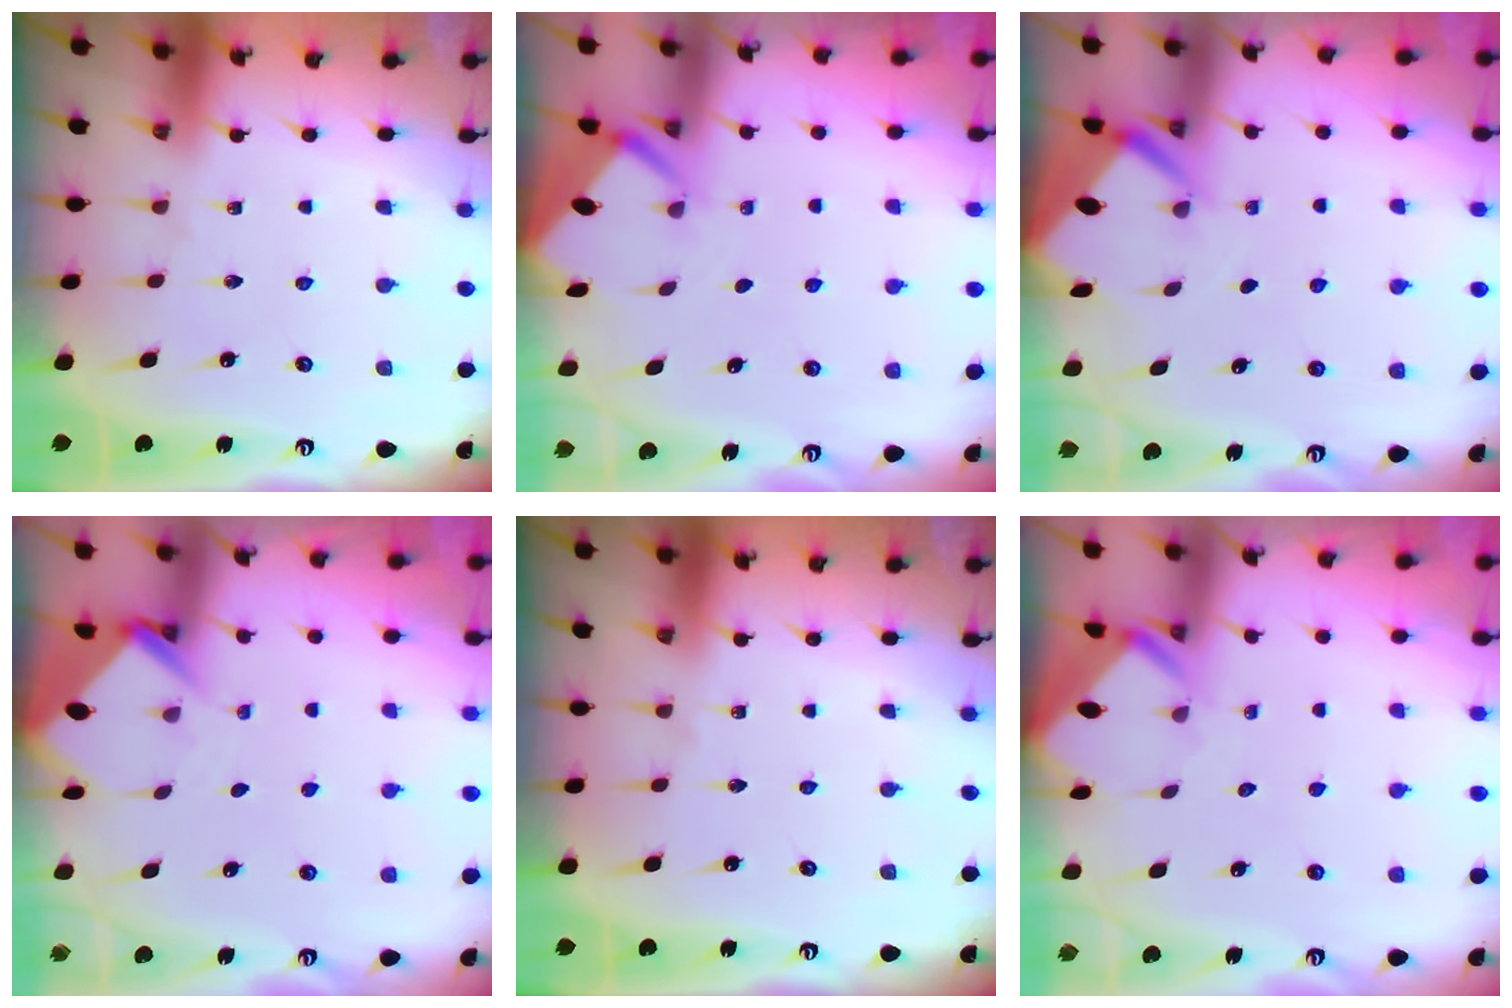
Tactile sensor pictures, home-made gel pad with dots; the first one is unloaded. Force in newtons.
{"total": 2.2, "press": 2.2, "slide": 0.1}
{"total": 2.8, "press": 2.8, "slide": 0.2}
{"total": 3.8, "press": 3.8, "slide": 0.2}
{"total": 0.0}
{"total": 2.8, "press": 2.8, "slide": 0.3}